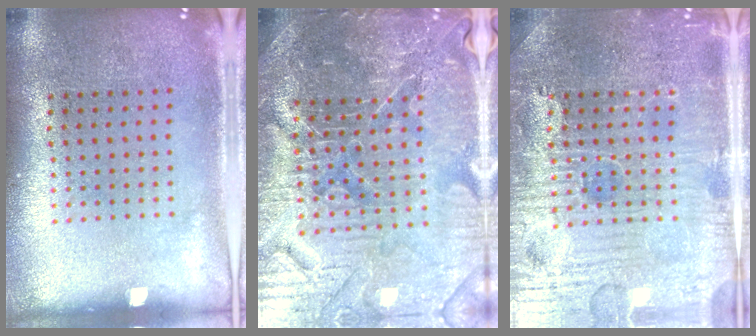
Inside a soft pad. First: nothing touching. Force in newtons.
{"total": 5.6, "press": 5.3, "slide": 2.0}
{"total": 5.0, "press": 4.9, "slide": 1.1}